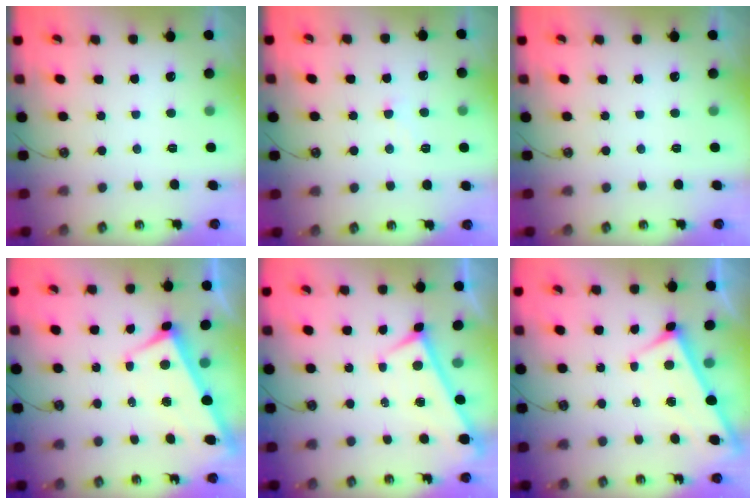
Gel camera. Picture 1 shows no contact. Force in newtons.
{"total": 2.2, "press": 2.1, "slide": 0.6}
{"total": 0.0}
{"total": 2.9, "press": 2.8, "slide": 0.9}
{"total": 0.0}
{"total": 2.8, "press": 2.8, "slide": 0.3}